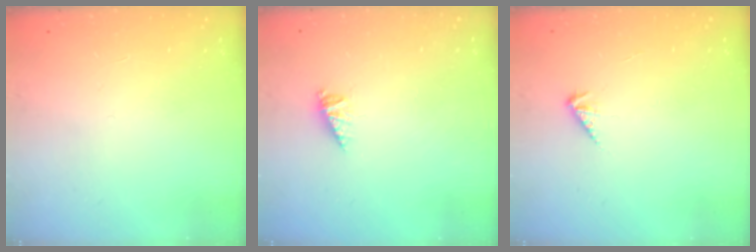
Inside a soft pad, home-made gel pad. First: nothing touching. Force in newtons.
{"total": 2.9, "press": 2.8, "slide": 0.2}
{"total": 2.3, "press": 2.3, "slide": 0.2}